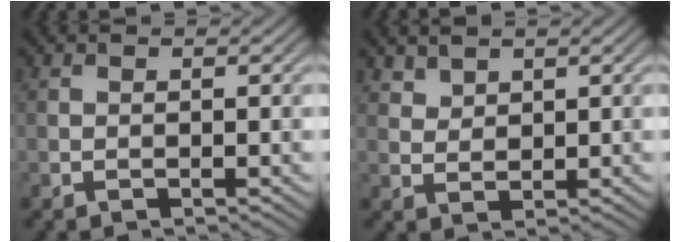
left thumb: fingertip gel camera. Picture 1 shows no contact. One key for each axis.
{"total": 2.5, "fx": 2.0, "fy": 1.3, "fz": 0.7, "tx": -0.020, "ty": -0.010, "tz": 0.056}